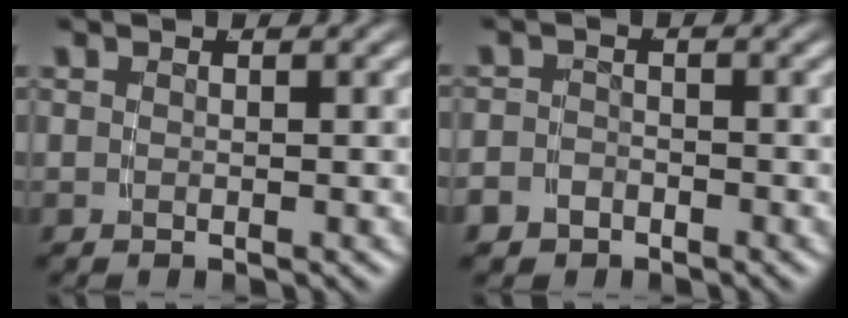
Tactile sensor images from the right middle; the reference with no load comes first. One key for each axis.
{"total": 2.6, "fx": -2.0, "fy": 1.7, "fz": 0.1, "tx": -0.010, "ty": -0.016, "tz": -0.031}